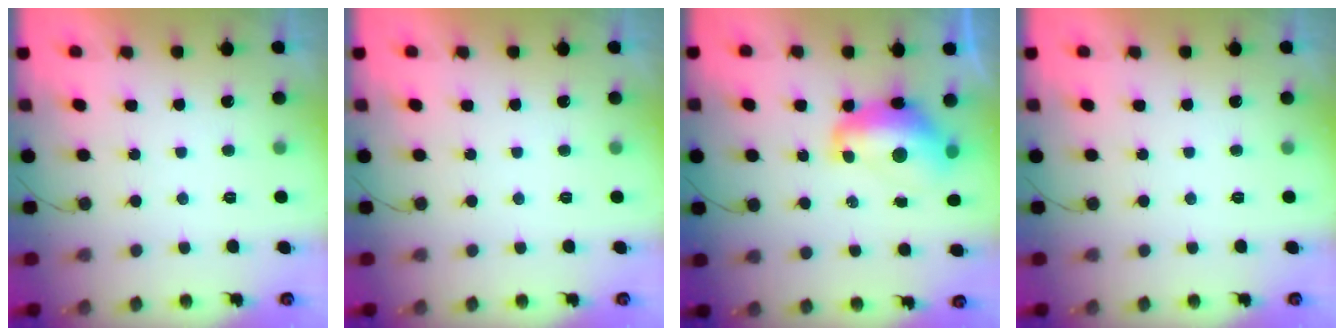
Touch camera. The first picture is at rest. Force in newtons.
{"total": 0.0}
{"total": 12.7, "press": 12.7, "slide": 1.1}
{"total": 0.0}